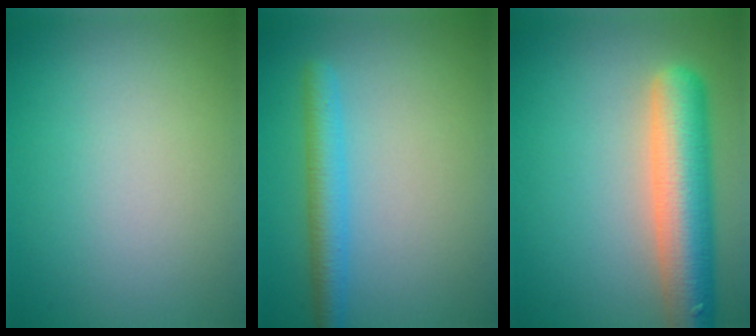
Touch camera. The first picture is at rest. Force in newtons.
{"total": 3.2, "press": 3.2, "slide": 0.1}
{"total": 7.9, "press": 7.9, "slide": 0.5}